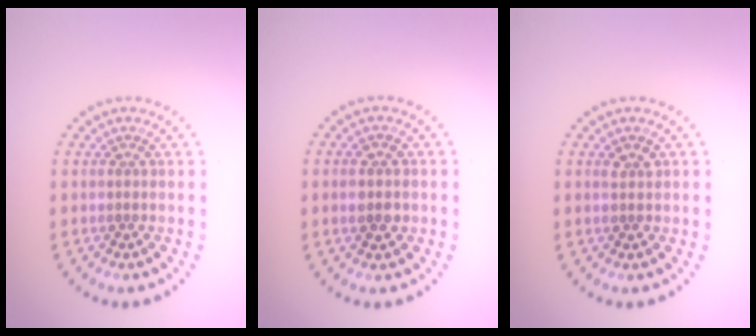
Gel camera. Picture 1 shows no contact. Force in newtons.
{"total": 2.8, "press": 2.8, "slide": 0.1}
{"total": 1.3, "press": 1.3, "slide": 0.1}